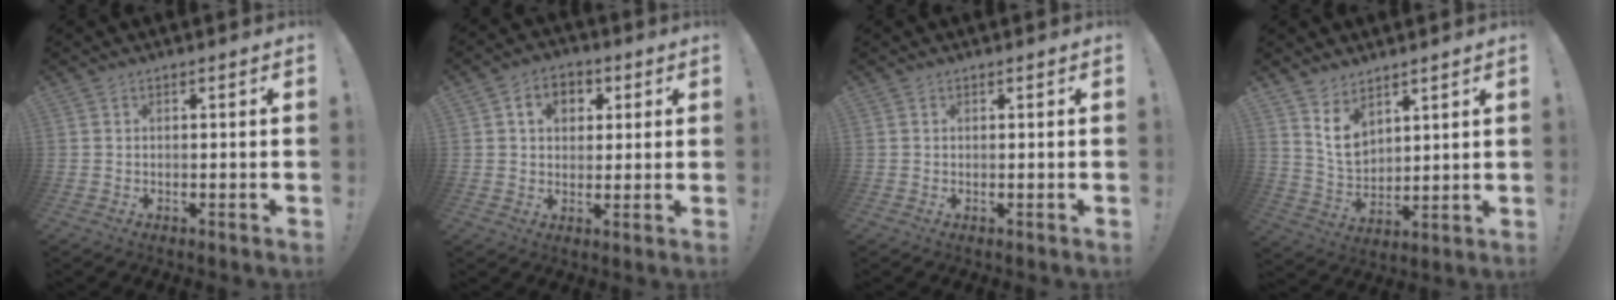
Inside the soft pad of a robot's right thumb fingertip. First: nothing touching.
{"total": 7.9, "force": [2.5, 6.3, 4.0], "torque": [-0.047, -0.004, 0.045]}
{"total": 0.0}
{"total": 8.5, "force": [5.6, 5.6, 3.0], "torque": [-0.045, -0.042, 0.111]}